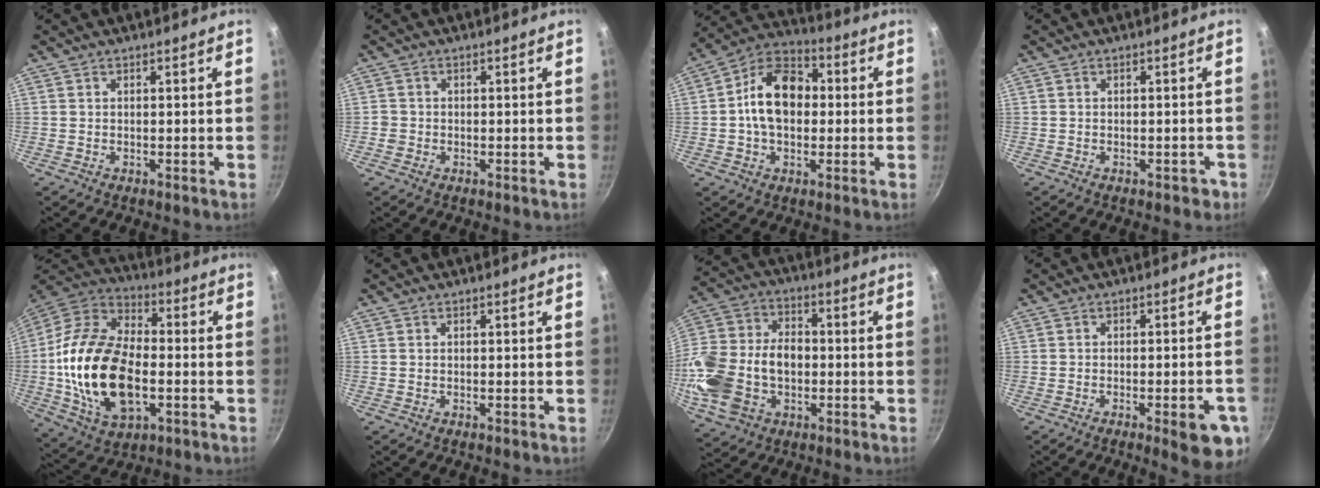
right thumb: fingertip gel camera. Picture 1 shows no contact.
{"total": 1.5, "force": [-0.6, 1.4, 0.3], "torque": [-0.003, 0.005, -0.010]}
{"total": 13.9, "force": [0.3, 9.7, 9.9], "torque": [-0.133, 0.030, -0.014]}
{"total": 1.6, "force": [-0.9, 1.1, 0.8], "torque": [0.002, 0.017, 0.001]}
{"total": 24.0, "force": [-3.2, 14.2, 19.0], "torque": [-0.354, 0.026, -0.059]}
{"total": 0.0}
{"total": 20.1, "force": [-3.2, 14.2, 13.8], "torque": [-0.271, 0.037, -0.054]}
{"total": 8.8, "force": [-3.7, 2.2, 7.7], "torque": [-0.073, 0.013, -0.041]}